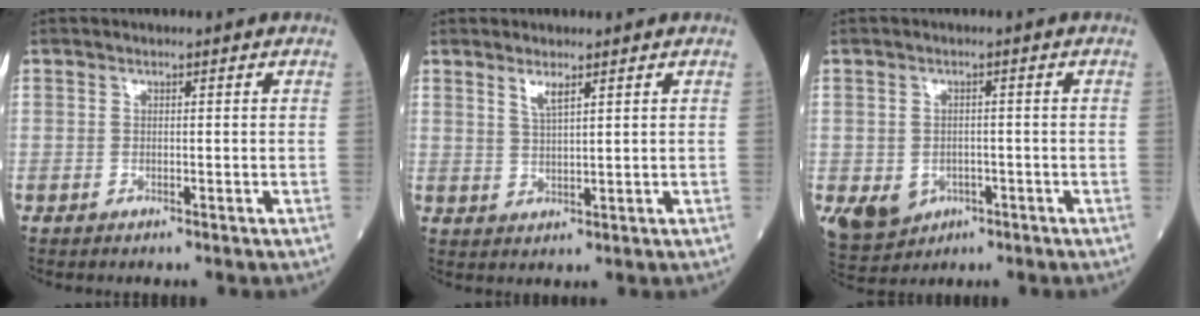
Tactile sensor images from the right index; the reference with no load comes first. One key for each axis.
{"total": 2.5, "fx": 1.7, "fy": 0.2, "fz": 1.9, "tx": -0.041, "ty": -0.004, "tz": 0.035}
{"total": 7.6, "fx": -3.1, "fy": 6.2, "fz": 3.1, "tx": -0.062, "ty": 0.004, "tz": -0.038}